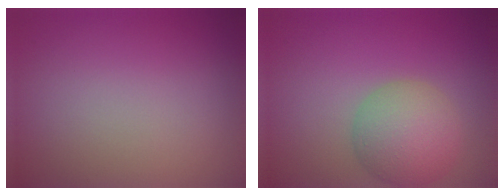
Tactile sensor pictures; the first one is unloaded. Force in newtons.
{"total": 5.3, "press": 5.3, "slide": 0.3}